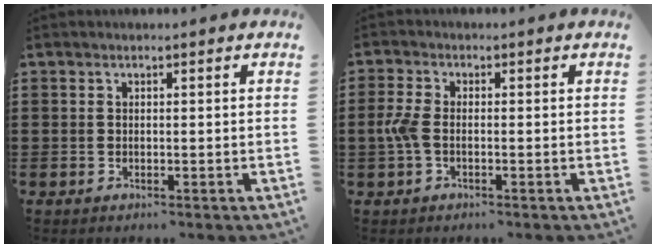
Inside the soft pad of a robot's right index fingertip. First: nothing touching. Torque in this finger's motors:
{"motor_torque": [1.01, -0.12, 0.22, 0.11]}